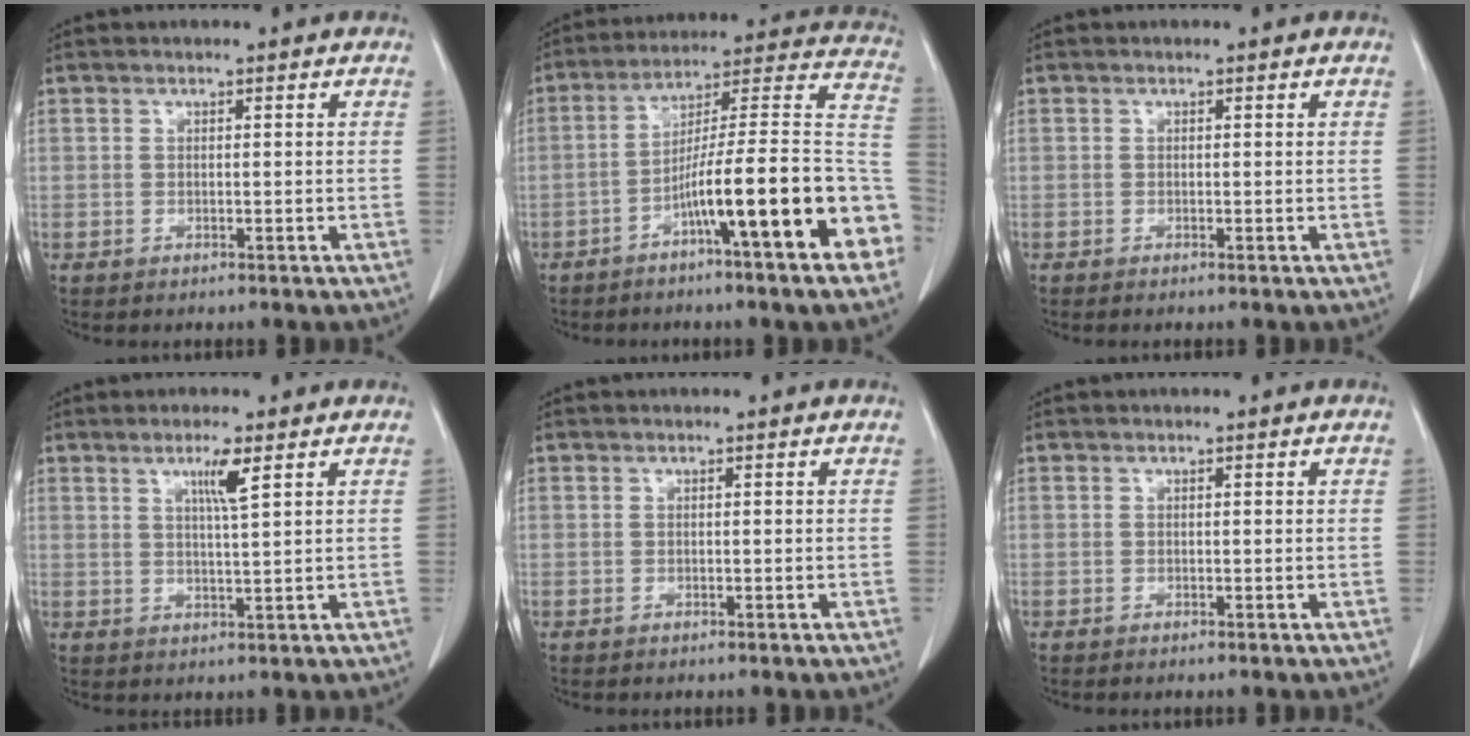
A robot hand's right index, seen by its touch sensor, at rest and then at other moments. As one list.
[{"total": 20.0, "force": [-7.9, 1.1, 18.4], "torque": [-0.206, 0.028, -0.121]}, {"total": 0.0}, {"total": 4.0, "force": [2.0, -0.2, 3.4], "torque": [-0.063, -0.005, 0.037]}, {"total": 0.0}, {"total": 0.0}]